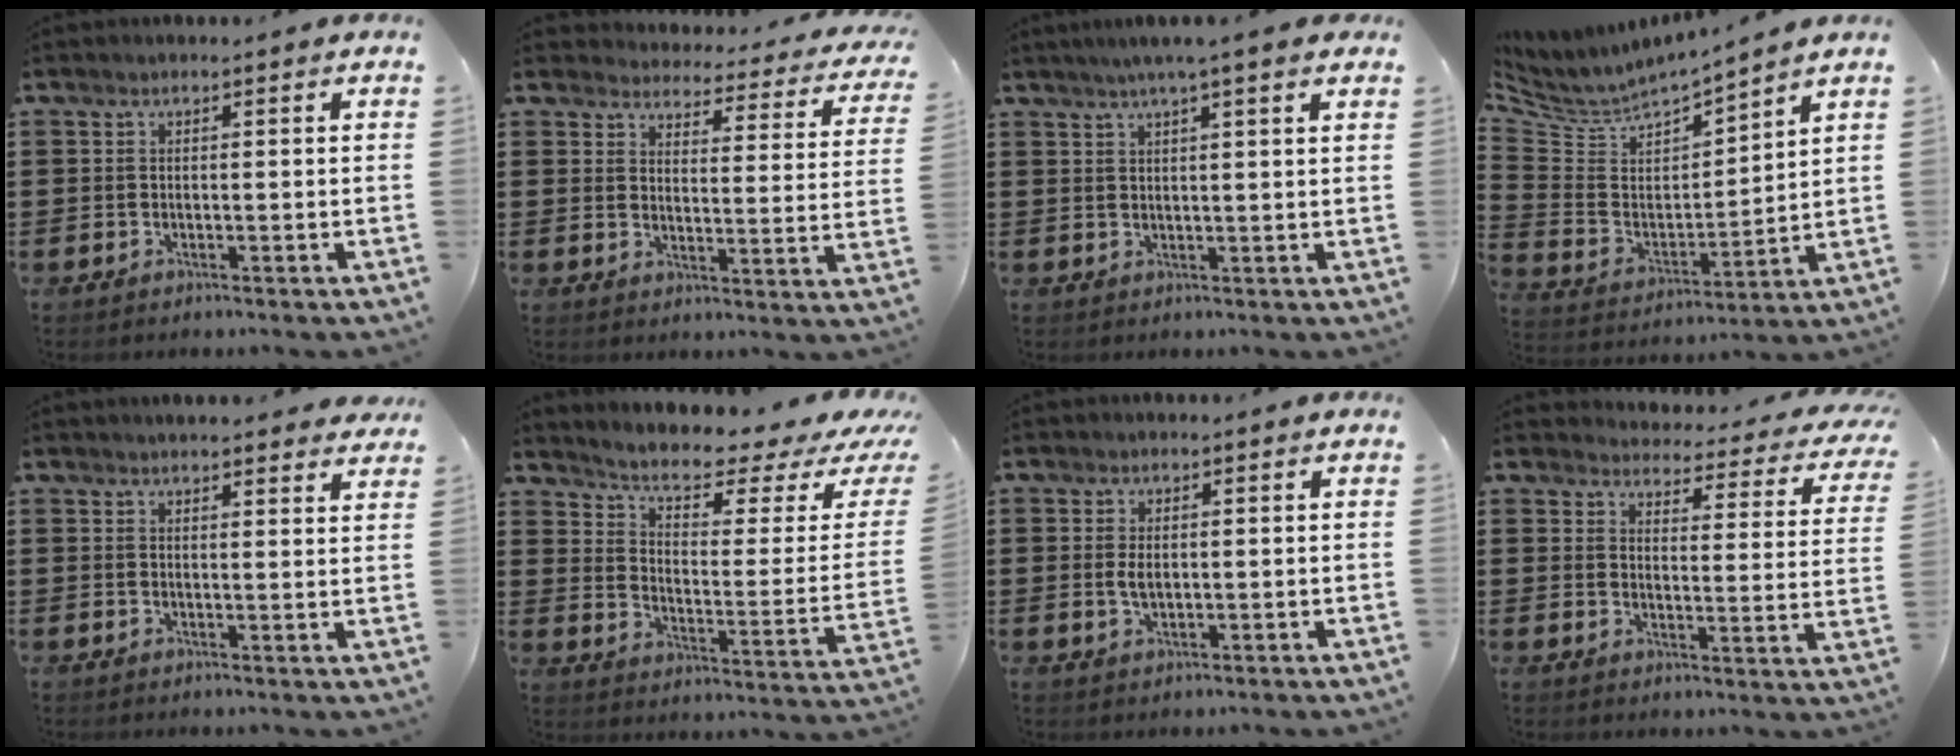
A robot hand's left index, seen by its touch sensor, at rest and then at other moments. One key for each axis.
{"total": 3.6, "fx": 3.6, "fy": 0.3, "fz": 0.5, "tx": -0.025, "ty": -0.034, "tz": 0.055}
{"total": 3.3, "fx": 2.5, "fy": -0.3, "fz": 2.2, "tx": -0.048, "ty": 0.002, "tz": 0.044}
{"total": 4.1, "fx": 3.7, "fy": 1.7, "fz": 0.5, "tx": -0.042, "ty": -0.032, "tz": 0.056}
{"total": 2.7, "fx": 2.7, "fy": 0.2, "fz": 0.4, "tx": -0.014, "ty": -0.002, "tz": 0.052}
{"total": 4.7, "fx": 3.3, "fy": 1.2, "fz": 3.2, "tx": -0.070, "ty": -0.026, "tz": 0.048}
{"total": 2.4, "fx": 0.2, "fy": 1.2, "fz": 2.0, "tx": -0.050, "ty": 0.002, "tz": 0.000}
{"total": 3.5, "fx": 3.4, "fy": 0.3, "fz": 0.8, "tx": -0.030, "ty": -0.033, "tz": 0.052}